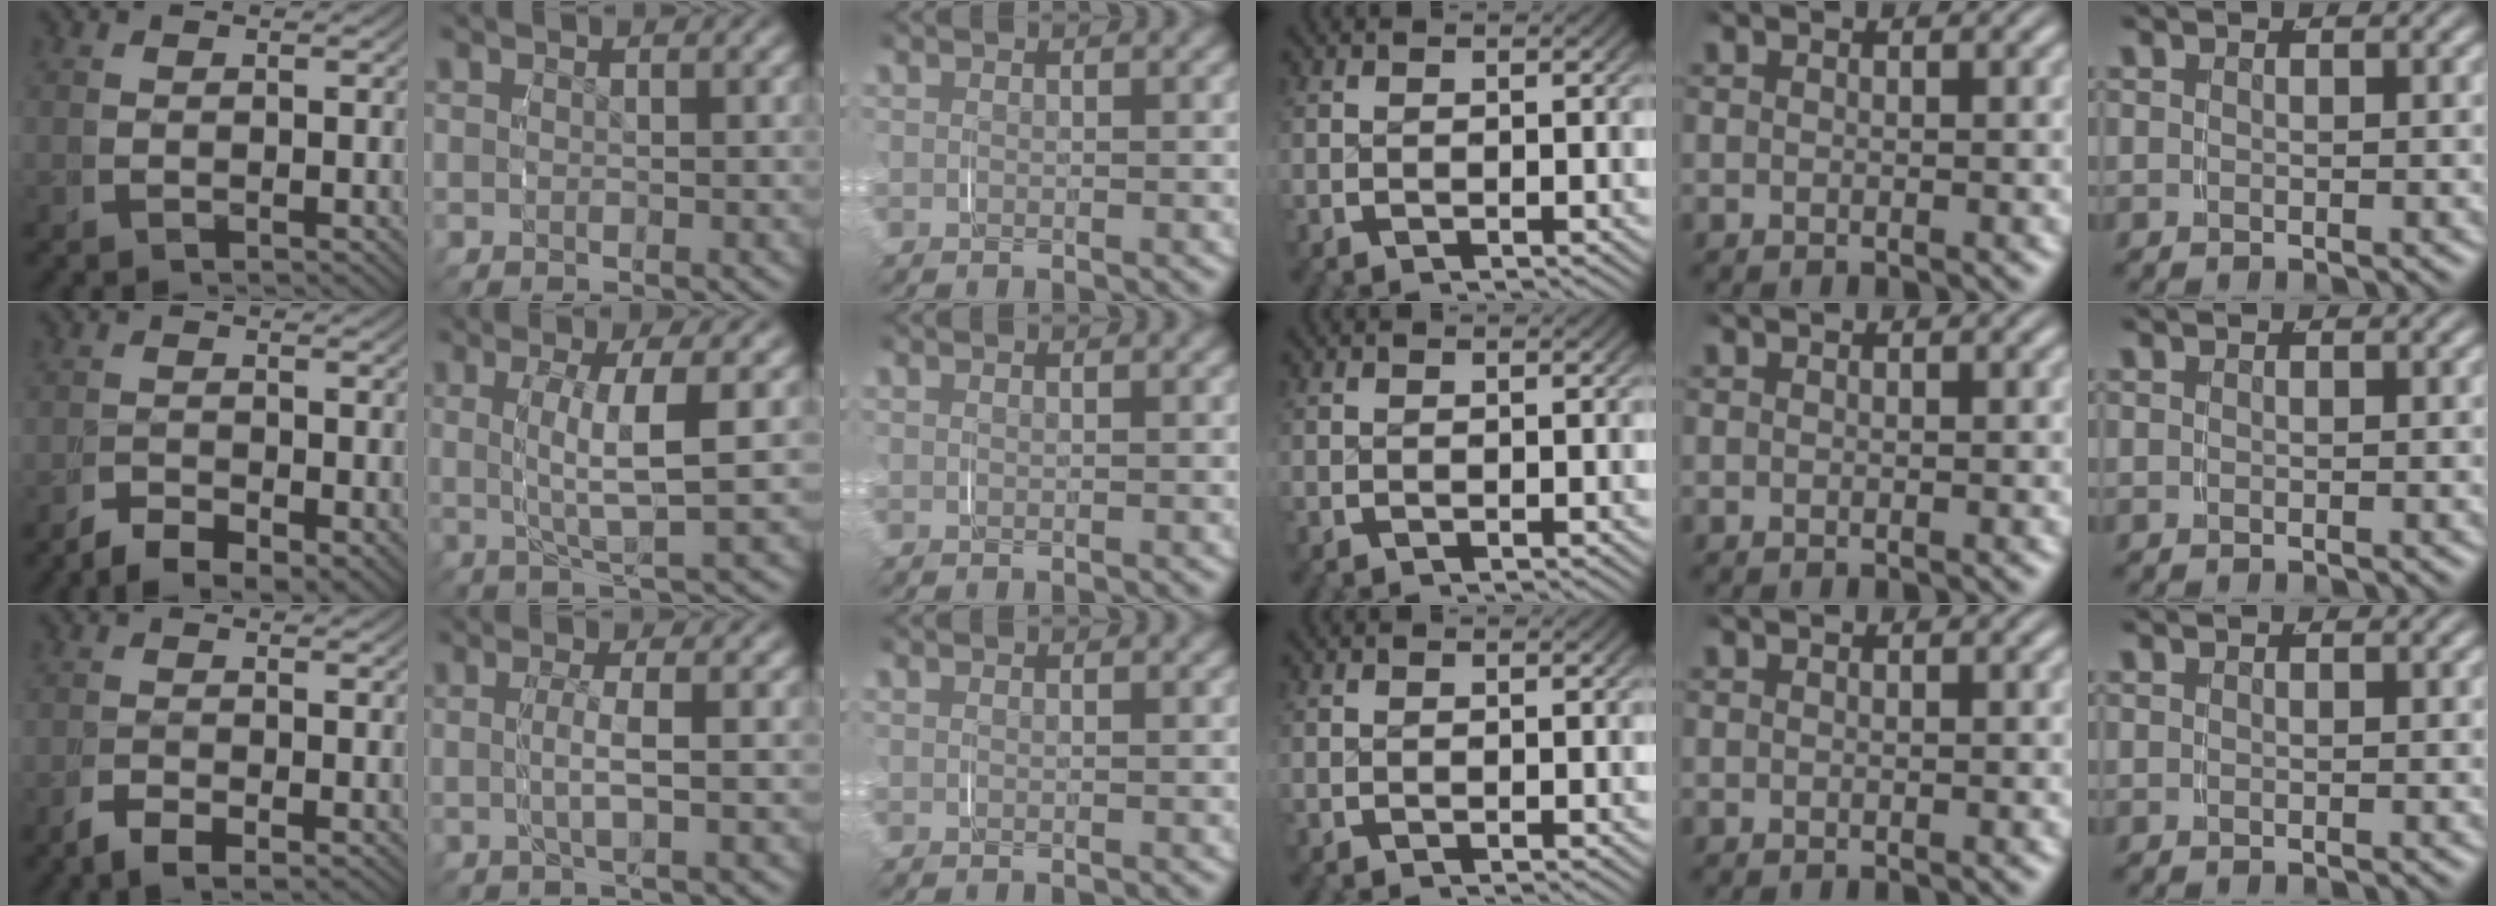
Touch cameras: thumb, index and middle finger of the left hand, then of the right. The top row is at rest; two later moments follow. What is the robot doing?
{"motion": "grasp_and_lifting", "object": "map"}